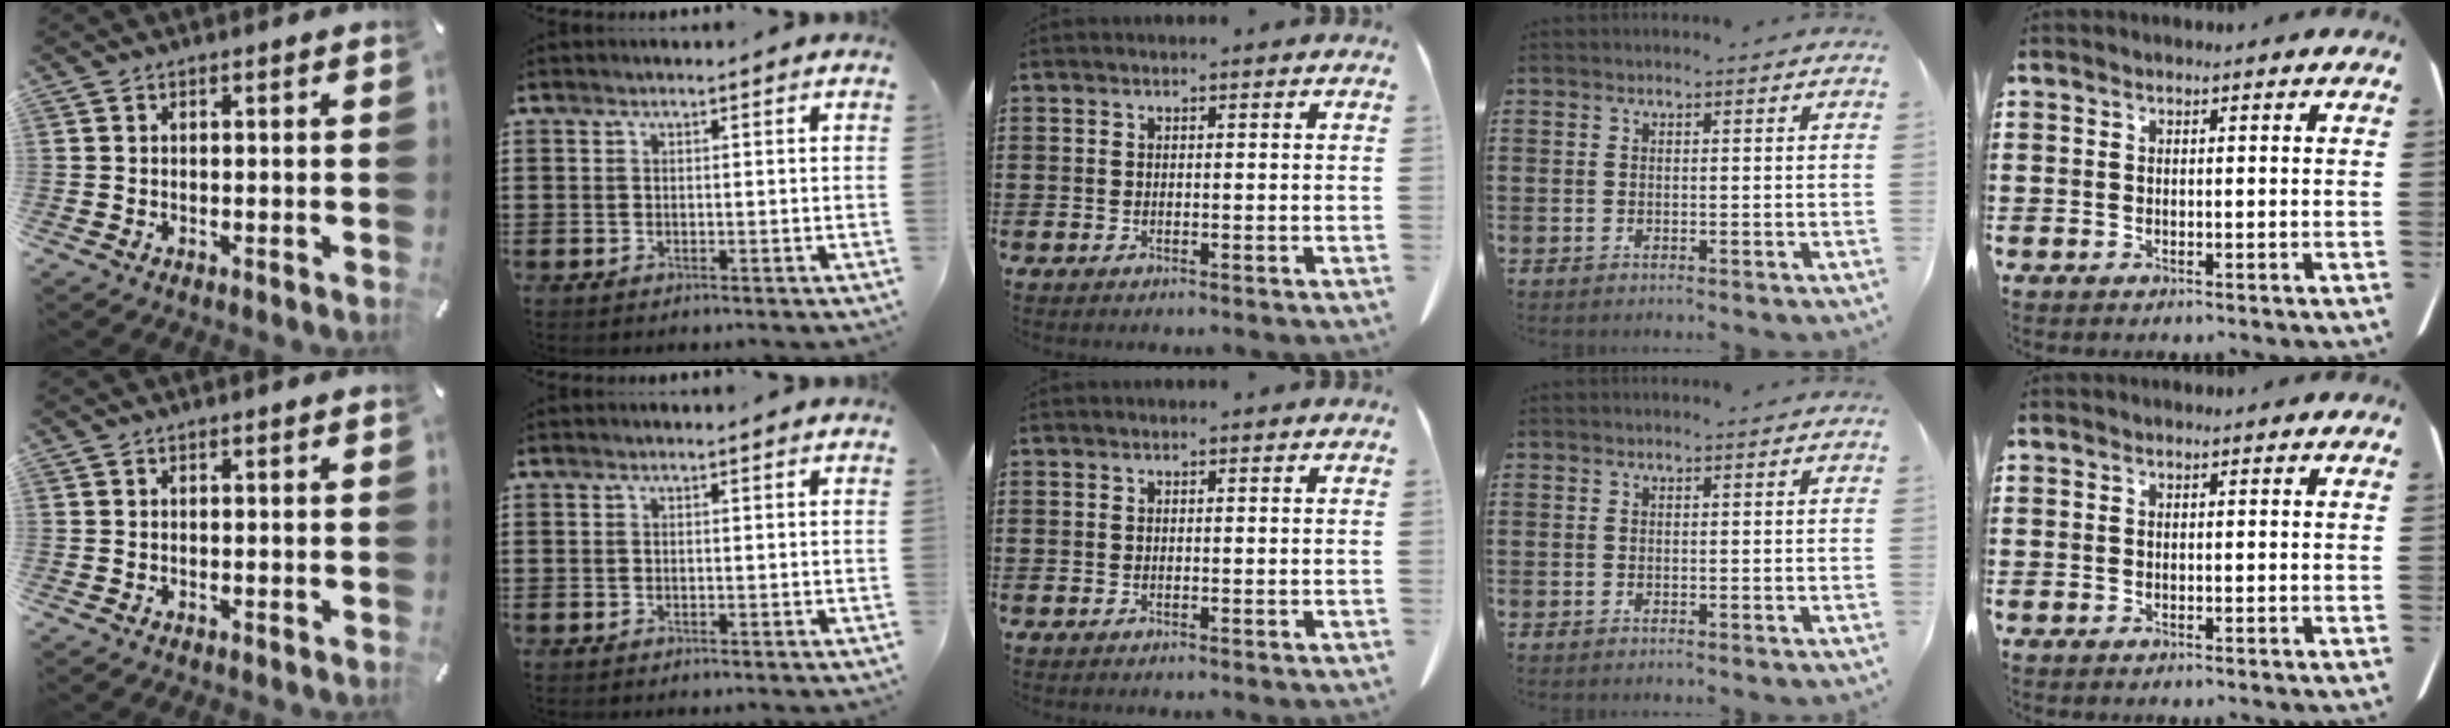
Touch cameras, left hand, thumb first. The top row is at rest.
{}